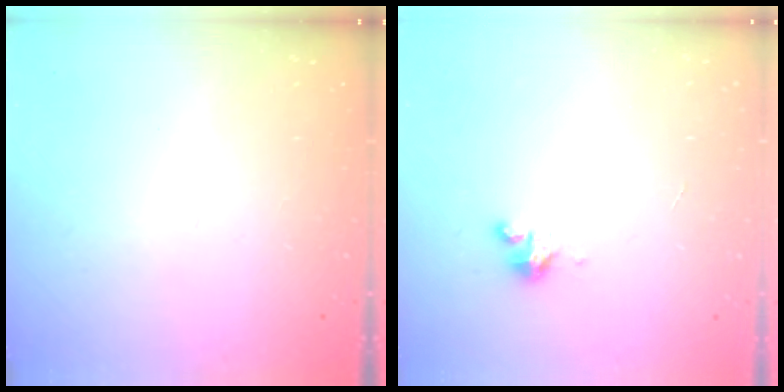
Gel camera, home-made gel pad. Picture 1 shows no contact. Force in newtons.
{"total": 2.8, "press": 2.8, "slide": 0.2}